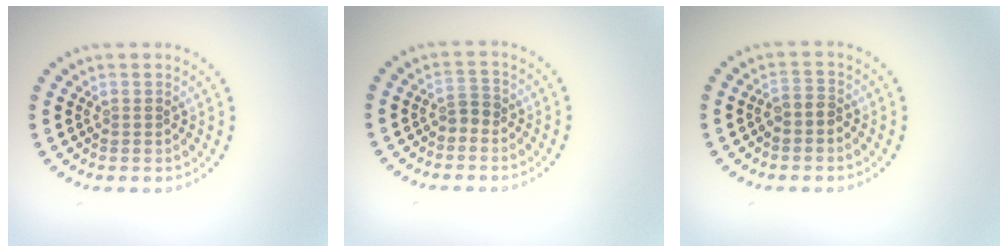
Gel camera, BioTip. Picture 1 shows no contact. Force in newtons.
{"total": 1.1, "press": 0.9, "slide": 0.6}
{"total": 1.6, "press": 1.3, "slide": 1.0}